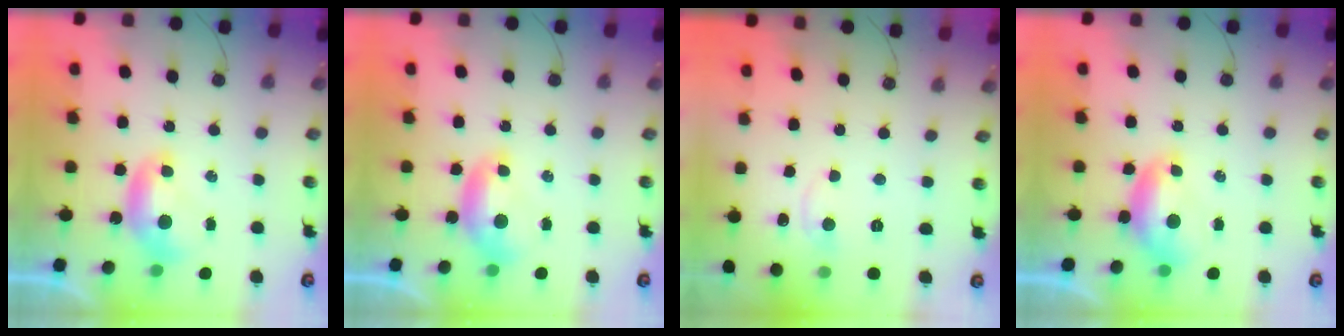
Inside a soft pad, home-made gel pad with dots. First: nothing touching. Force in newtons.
{"total": 0.0}
{"total": 0.8, "press": 0.2, "slide": 0.8}
{"total": 0.0}